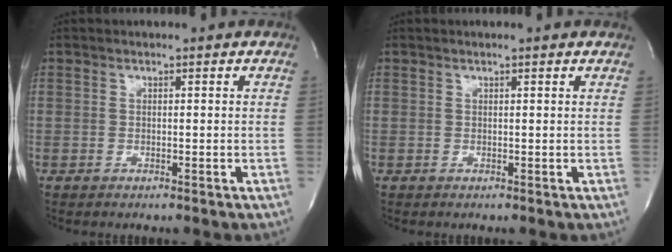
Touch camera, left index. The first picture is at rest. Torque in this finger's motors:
{"motor_torque": [0.15, -0.16, -0.02, -0.01]}